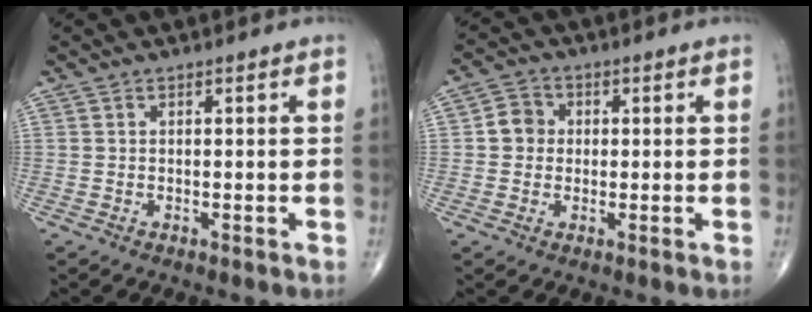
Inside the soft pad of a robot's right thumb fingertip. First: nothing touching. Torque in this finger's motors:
{"motor_torque": [0.07, 0.60, 0.27, -0.06, 0.02]}